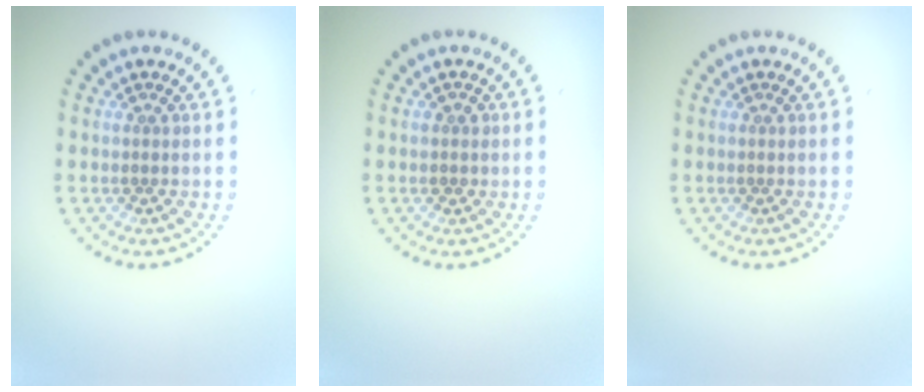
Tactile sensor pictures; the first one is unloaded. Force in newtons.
{"total": 1.1, "press": 1.0, "slide": 0.4}
{"total": 0.0}